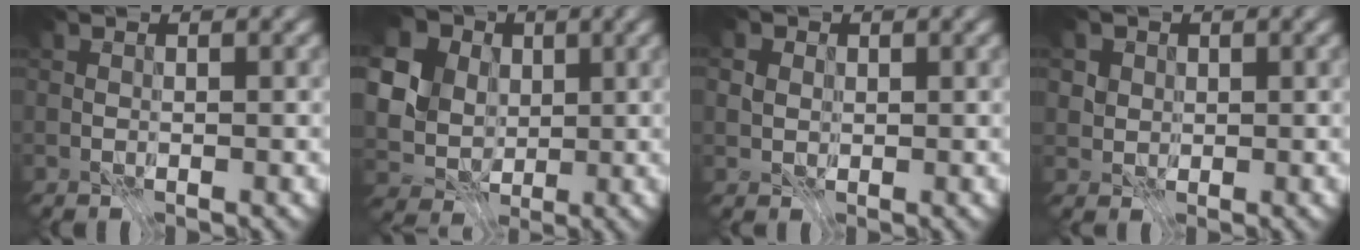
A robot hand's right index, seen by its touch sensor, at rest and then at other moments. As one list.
[{"total": 13.1, "force": [3.4, 11.2, 6.0], "torque": [-0.157, 0.012, 0.047]}, {"total": 3.1, "force": [1.2, 2.6, 1.4], "torque": [-0.034, 0.008, 0.014]}, {"total": 4.0, "force": [1.7, 3.3, 1.6], "torque": [-0.038, 0.007, 0.023]}]